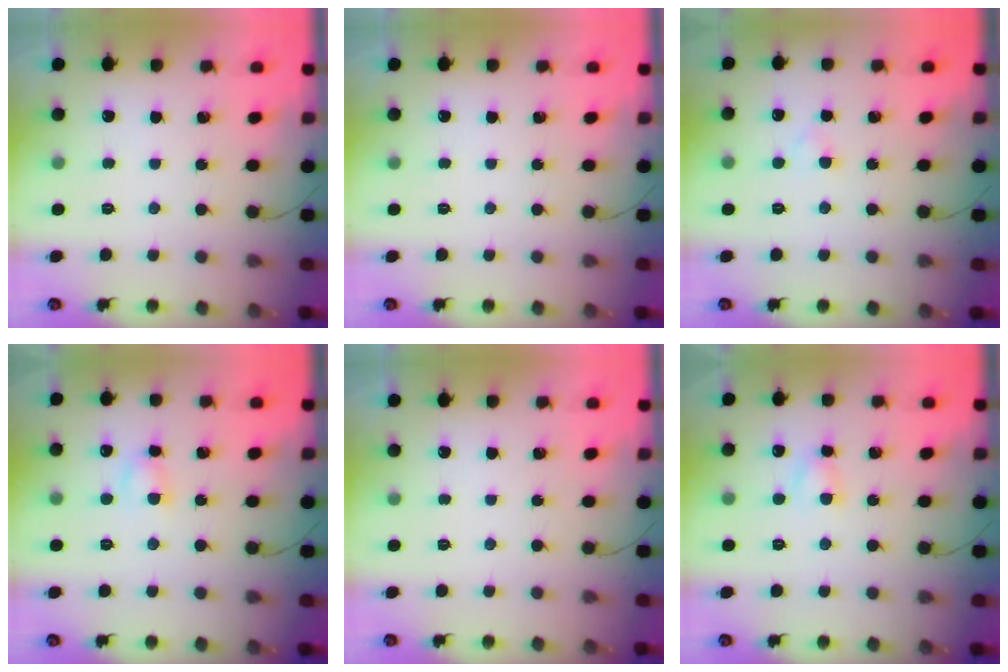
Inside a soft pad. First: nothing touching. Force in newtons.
{"total": 0.0}
{"total": 1.5, "press": 1.3, "slide": 0.8}
{"total": 3.3, "press": 3.0, "slide": 1.2}
{"total": 0.0}
{"total": 3.4, "press": 3.2, "slide": 1.1}